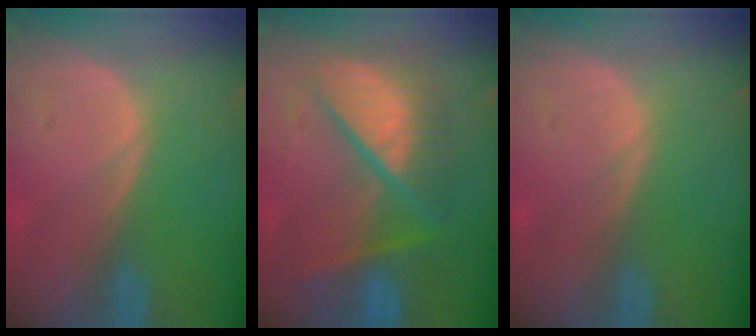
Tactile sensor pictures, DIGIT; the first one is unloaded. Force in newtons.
{"total": 10.4, "press": 10.3, "slide": 1.2}
{"total": 0.0}